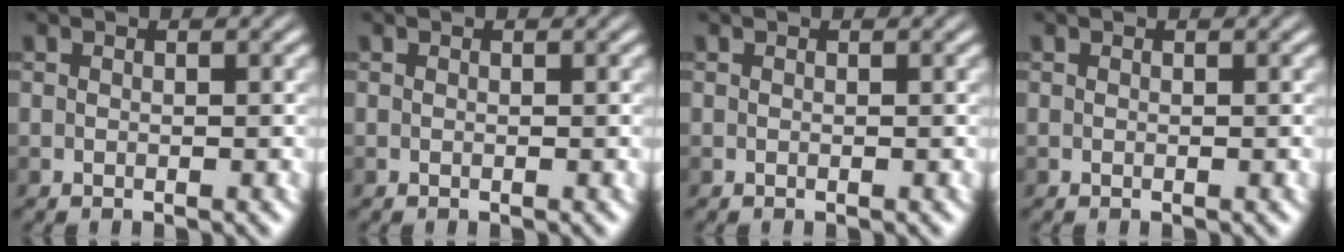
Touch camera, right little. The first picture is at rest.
{"total": 0.0}
{"total": 0.0}
{"total": 0.0}